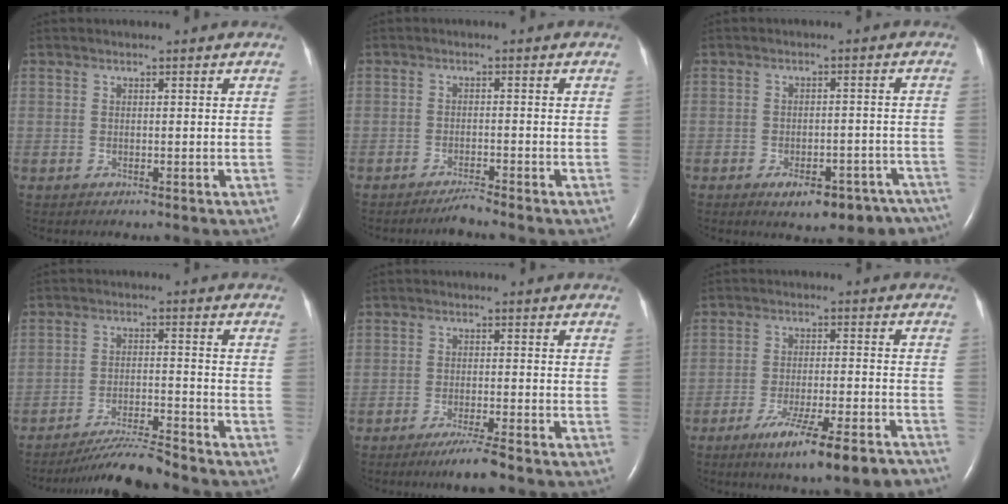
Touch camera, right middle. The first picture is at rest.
{"total": 2.3, "force": [-2.1, -0.6, 0.5], "torque": [-0.013, -0.009, -0.040]}
{"total": 12.1, "force": [-9.2, 5.2, 5.8], "torque": [-0.048, 0.018, -0.111]}
{"total": 7.5, "force": [-7.1, -1.2, 2.2], "torque": [-0.036, -0.018, -0.127]}
{"total": 4.5, "force": [-3.4, -0.4, 2.9], "torque": [-0.056, -0.012, -0.063]}
{"total": 13.5, "force": [-9.8, 0.9, 9.3], "torque": [-0.123, -0.022, -0.147]}